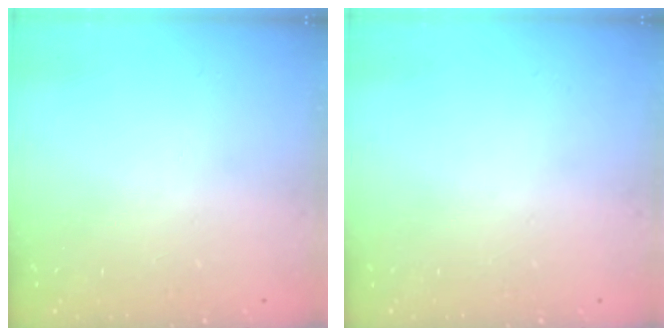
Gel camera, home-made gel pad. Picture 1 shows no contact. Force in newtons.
{"total": 0.0}